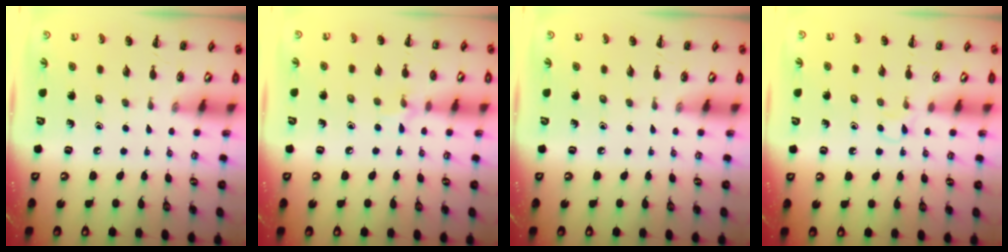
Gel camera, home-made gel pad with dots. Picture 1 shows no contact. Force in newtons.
{"total": 5.7, "press": 5.4, "slide": 2.0}
{"total": 0.0}
{"total": 2.8, "press": 2.6, "slide": 1.2}